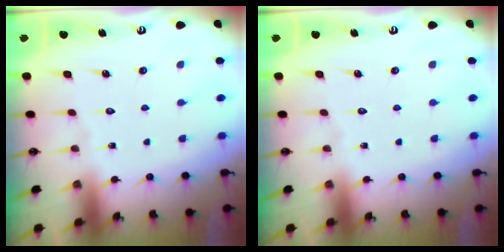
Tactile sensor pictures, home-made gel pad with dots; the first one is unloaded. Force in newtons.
{"total": 0.0}